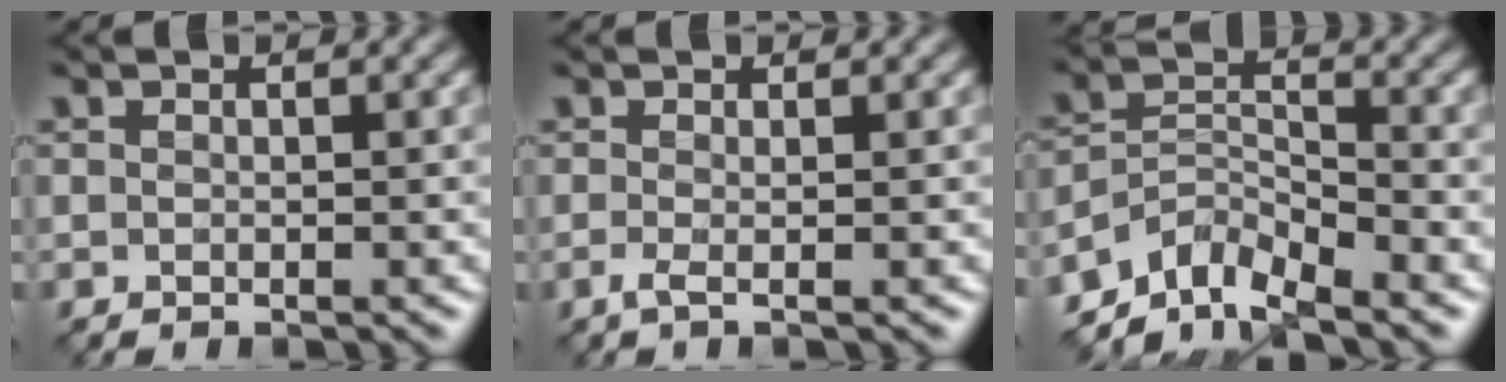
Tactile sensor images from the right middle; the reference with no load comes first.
{"total": 1.0, "force": [-0.4, 0.0, 0.9], "torque": [-0.026, -0.006, -0.008]}
{"total": 4.8, "force": [-4.3, 1.4, 1.5], "torque": [-0.019, -0.005, -0.088]}